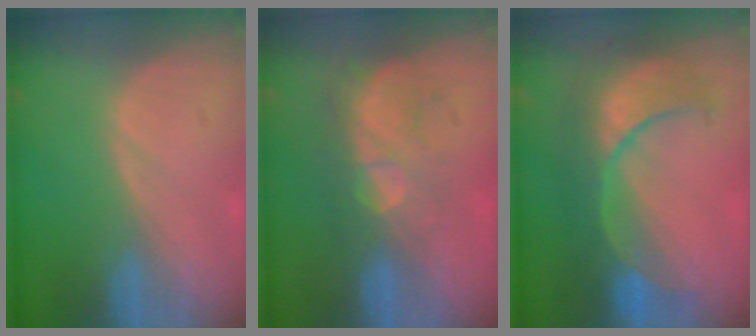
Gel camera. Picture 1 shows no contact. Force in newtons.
{"total": 8.9, "press": 7.7, "slide": 4.6}
{"total": 9.1, "press": 9.1, "slide": 0.7}